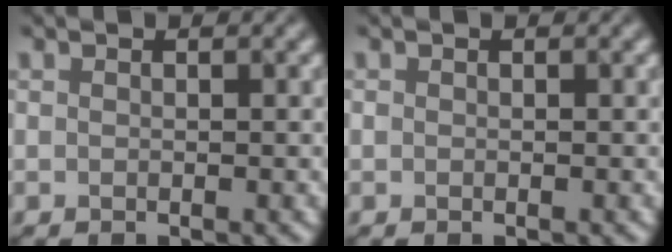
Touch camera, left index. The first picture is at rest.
{"total": 0.5, "force": [-0.2, -0.3, -0.4], "torque": [-0.002, 0.000, 0.005]}